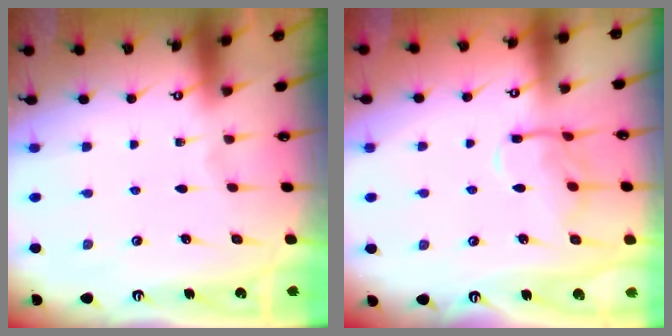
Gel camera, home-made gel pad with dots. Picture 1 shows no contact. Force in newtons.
{"total": 9.3, "press": 9.3, "slide": 0.5}